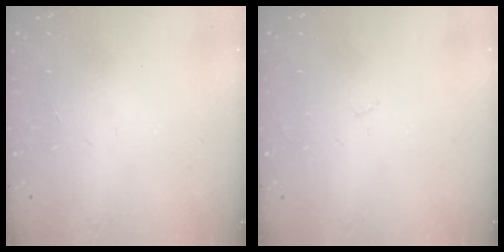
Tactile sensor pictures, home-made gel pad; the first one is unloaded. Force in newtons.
{"total": 2.7, "press": 2.6, "slide": 0.4}